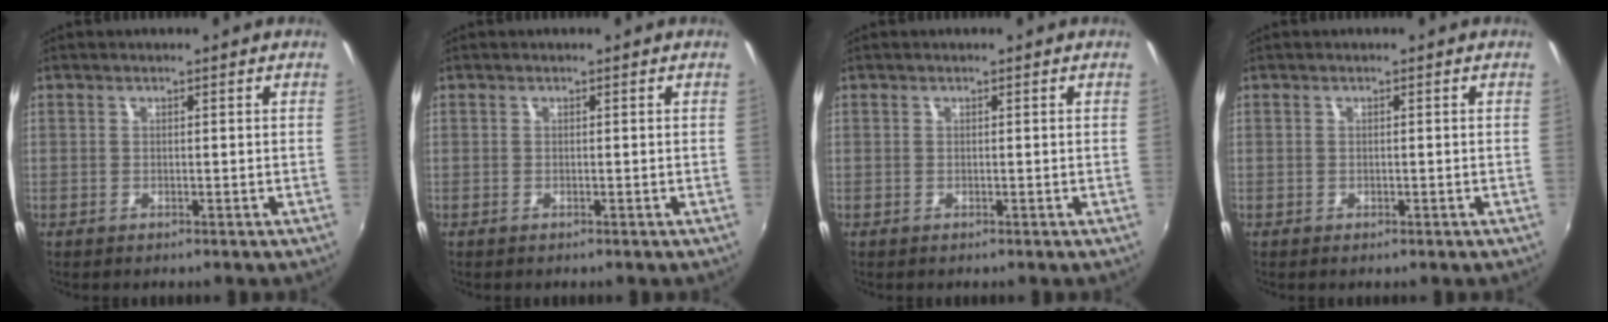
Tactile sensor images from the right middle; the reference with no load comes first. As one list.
[{"total": 0.0}, {"total": 0.0}, {"total": 0.0}]